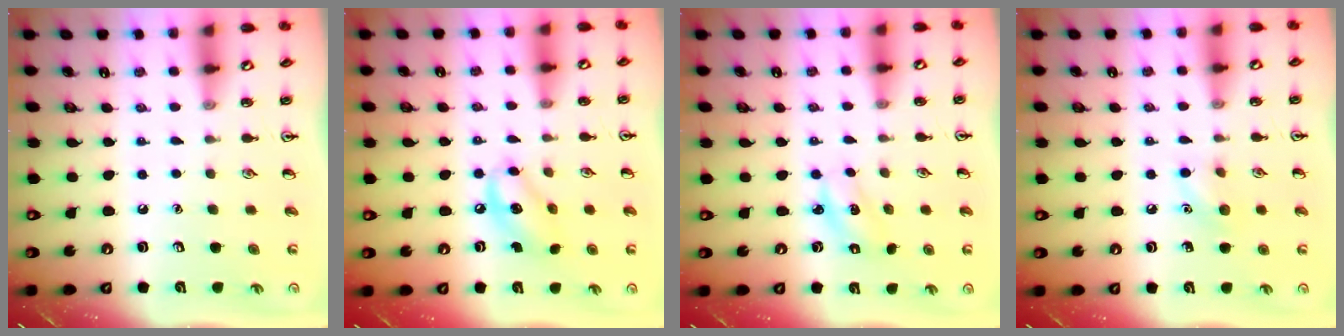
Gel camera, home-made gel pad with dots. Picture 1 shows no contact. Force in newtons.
{"total": 8.1, "press": 8.0, "slide": 1.6}
{"total": 2.2, "press": 2.1, "slide": 0.5}
{"total": 6.4, "press": 6.2, "slide": 1.7}